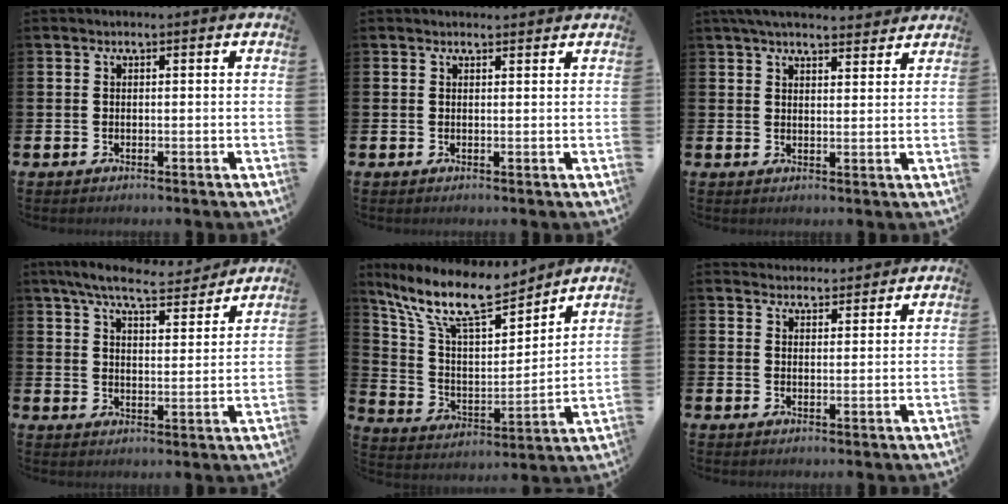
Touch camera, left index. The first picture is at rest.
{"total": 1.0, "force": [1.0, 0.2, 0.1], "torque": [0.011, -0.004, 0.015]}
{"total": 4.8, "force": [4.5, 0.9, 1.3], "torque": [-0.029, -0.014, 0.083]}
{"total": 7.8, "force": [7.1, 1.2, 2.8], "torque": [-0.071, -0.036, 0.125]}
{"total": 12.7, "force": [10.8, 3.4, 5.8], "torque": [-0.149, -0.062, 0.190]}
{"total": 3.1, "force": [3.0, 0.7, -0.3], "torque": [0.001, -0.015, 0.055]}